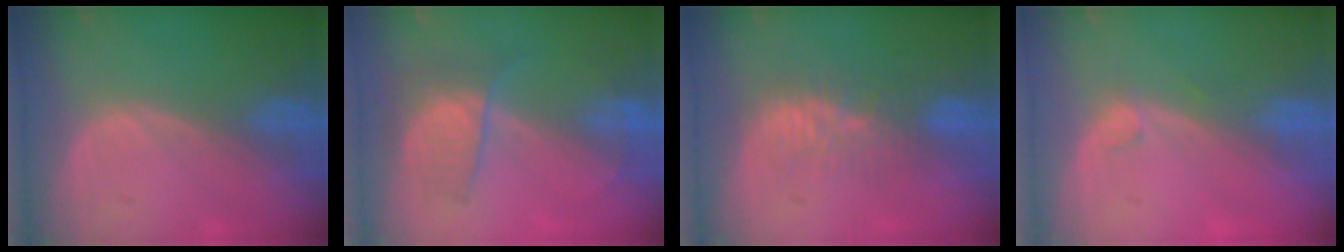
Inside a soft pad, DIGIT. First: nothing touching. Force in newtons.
{"total": 7.2, "press": 6.0, "slide": 3.9}
{"total": 5.7, "press": 5.3, "slide": 2.0}
{"total": 1.3, "press": 1.1, "slide": 0.5}